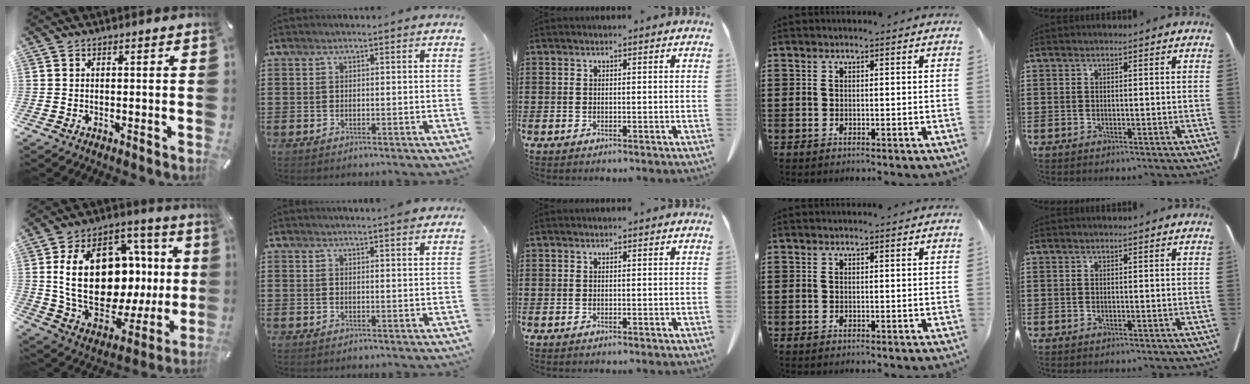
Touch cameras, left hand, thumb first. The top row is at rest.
{"thumb": {"total": 25.6, "force": [3.1, 17.8, 18.1], "torque": [-0.319, -0.021, 0.071]}, "index": {"total": 1.9, "force": [1.8, -0.1, 0.6], "torque": [-0.008, -0.003, 0.033]}}